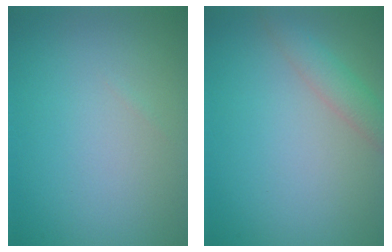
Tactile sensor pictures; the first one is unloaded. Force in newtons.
{"total": 2.5, "press": 2.5, "slide": 0.1}